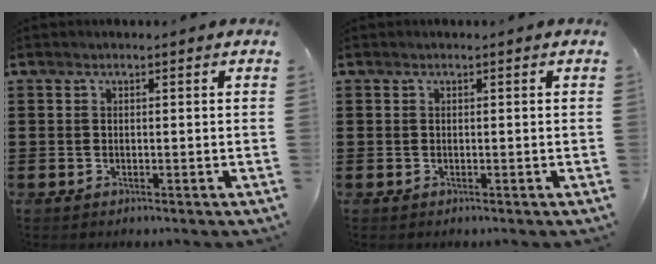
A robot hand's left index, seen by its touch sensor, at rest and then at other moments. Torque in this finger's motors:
{"motor_torque": [0.00, 0.00, 0.00, 0.01]}